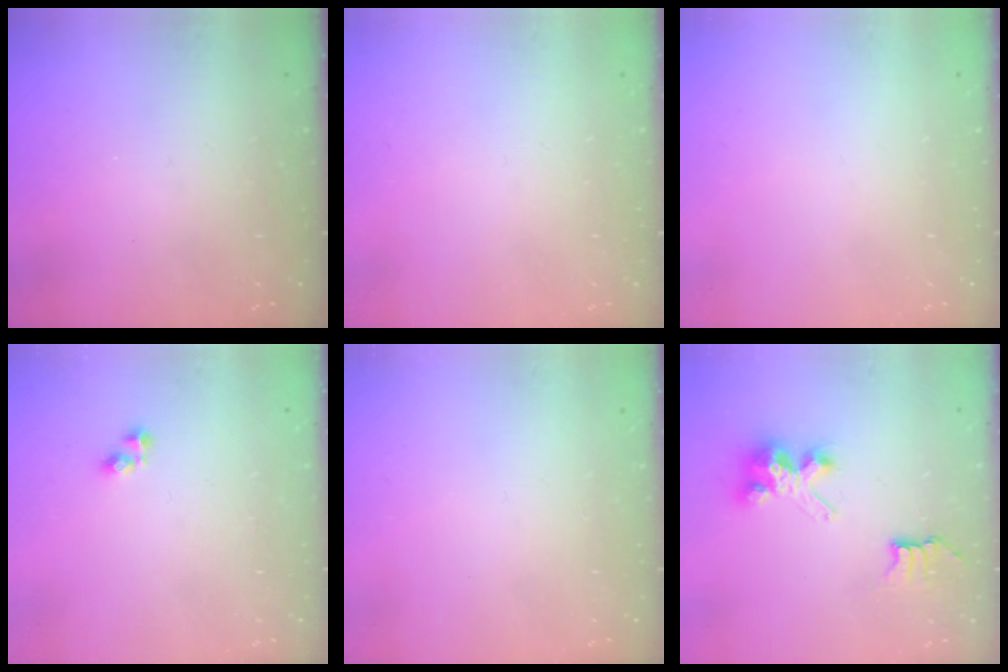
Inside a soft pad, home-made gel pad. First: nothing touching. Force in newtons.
{"total": 0.0}
{"total": 0.0}
{"total": 2.7, "press": 2.7, "slide": 0.4}
{"total": 0.0}
{"total": 6.7, "press": 6.7, "slide": 0.1}